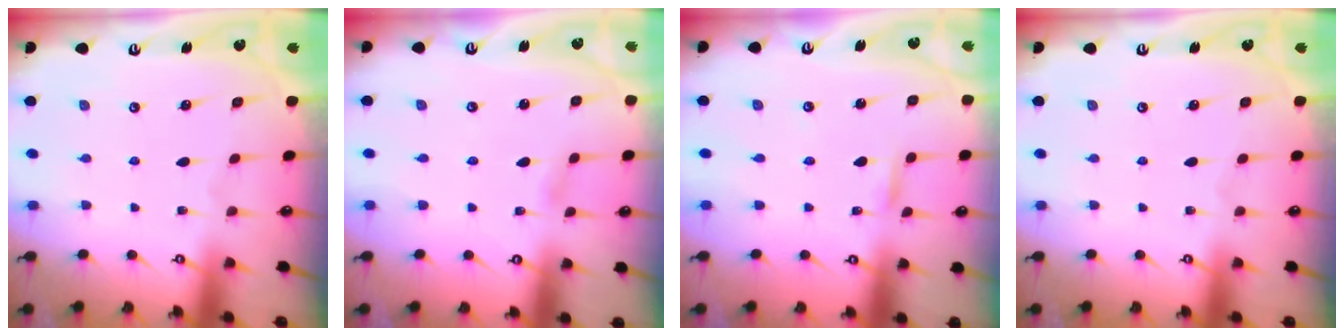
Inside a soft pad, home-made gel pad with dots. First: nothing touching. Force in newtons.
{"total": 2.6, "press": 2.6, "slide": 0.4}
{"total": 1.7, "press": 1.7, "slide": 0.1}
{"total": 0.0}